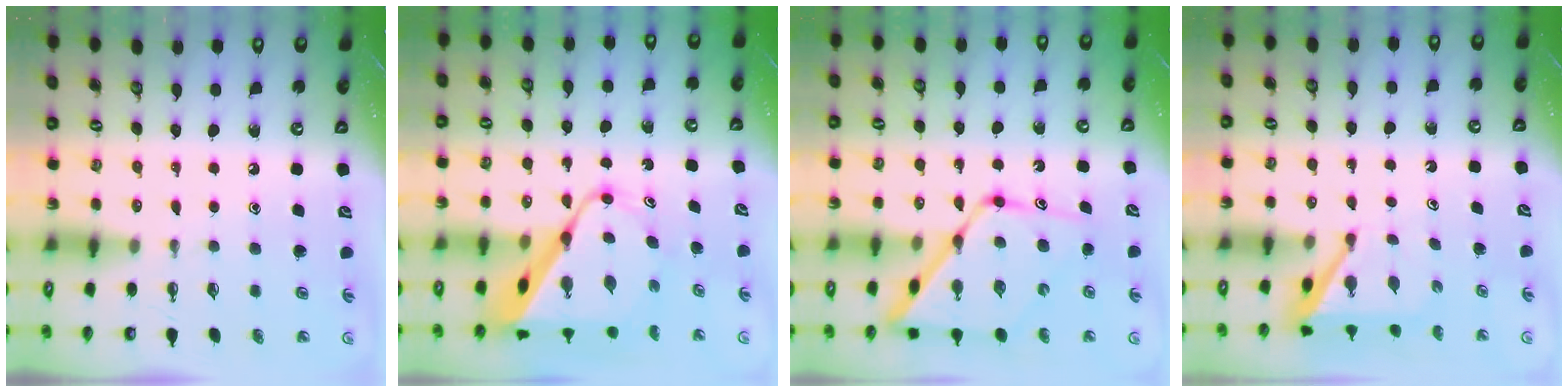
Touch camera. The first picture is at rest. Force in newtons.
{"total": 13.2, "press": 13.2, "slide": 1.0}
{"total": 15.0, "press": 14.9, "slide": 1.5}
{"total": 6.3, "press": 6.3, "slide": 0.2}